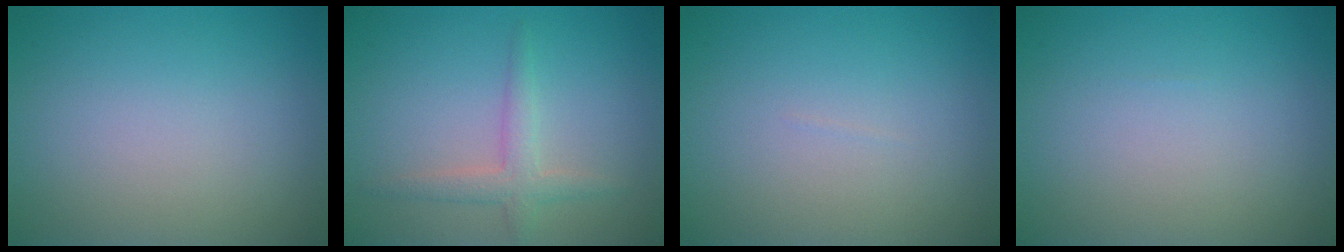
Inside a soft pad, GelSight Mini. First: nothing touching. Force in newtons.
{"total": 2.3, "press": 2.3, "slide": 0.1}
{"total": 0.0}
{"total": 0.0}